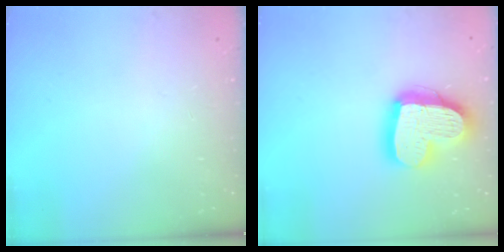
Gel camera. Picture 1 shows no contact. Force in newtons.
{"total": 20.2, "press": 20.1, "slide": 2.0}